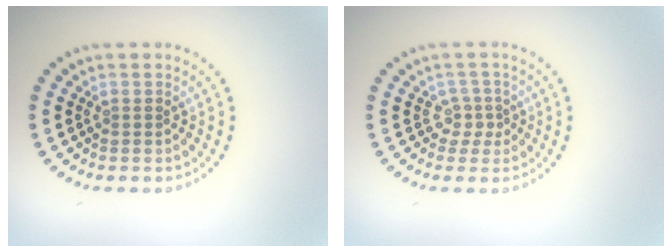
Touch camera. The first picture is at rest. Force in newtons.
{"total": 1.7, "press": 1.1, "slide": 1.3}